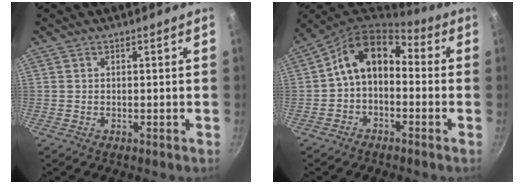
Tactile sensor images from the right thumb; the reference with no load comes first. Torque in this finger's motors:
{"motor_torque": [0.24, 0.47, 0.24, 0.00, 0.14]}